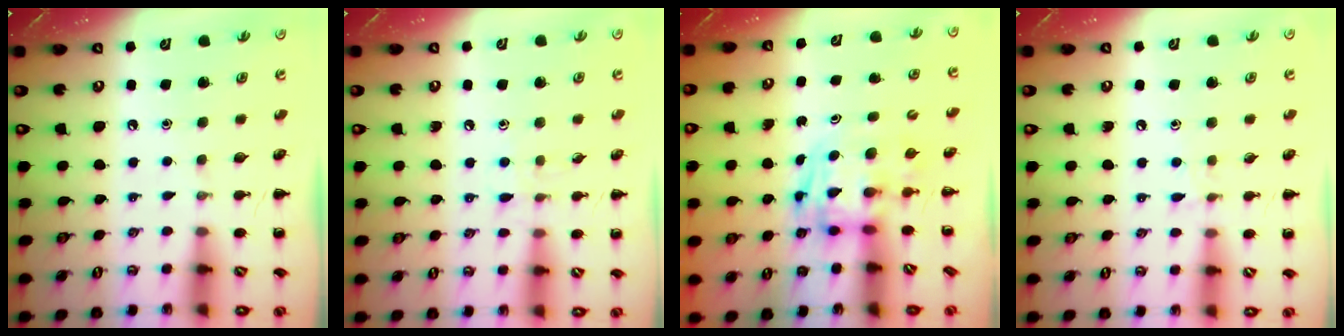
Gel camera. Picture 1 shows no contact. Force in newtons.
{"total": 5.9, "press": 5.5, "slide": 2.2}
{"total": 2.8, "press": 2.8, "slide": 0.5}
{"total": 5.1, "press": 4.7, "slide": 2.0}